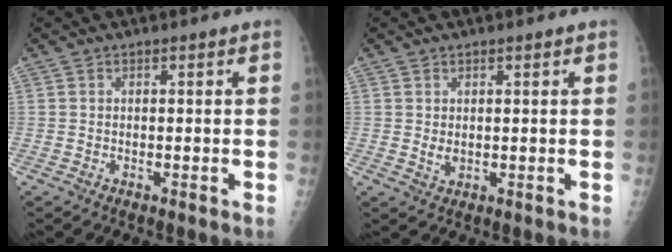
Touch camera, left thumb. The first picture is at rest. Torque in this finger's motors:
{"motor_torque": [0.42, 0.46, 0.37, -0.08, 0.00]}